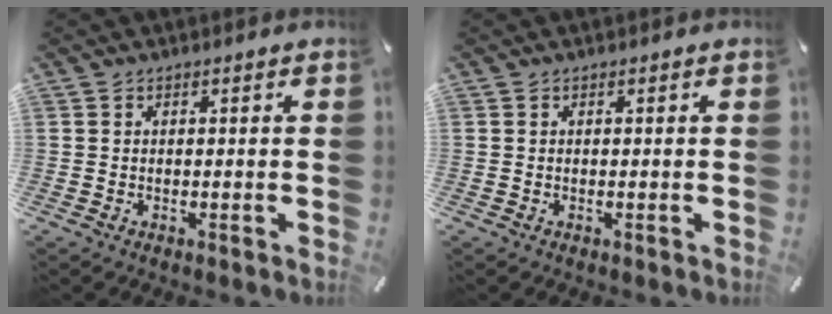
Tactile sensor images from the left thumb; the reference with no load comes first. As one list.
[{"total": 0.0}]